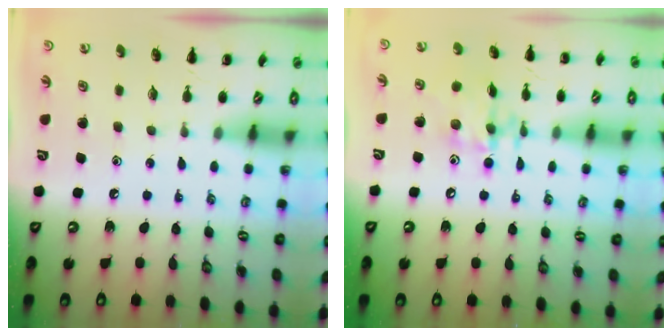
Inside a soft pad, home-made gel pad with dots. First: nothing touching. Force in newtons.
{"total": 11.9, "press": 11.8, "slide": 1.5}